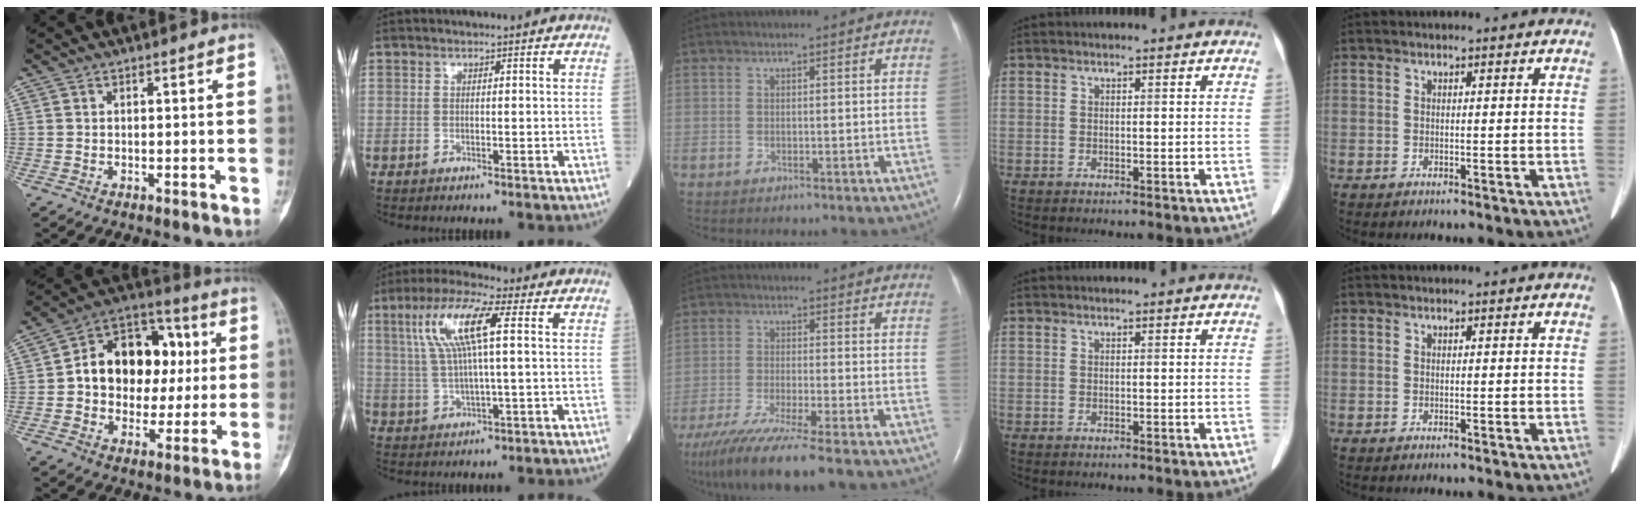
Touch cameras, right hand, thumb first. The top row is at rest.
{"thumb": {"total": 18.0, "force": [1.8, 13.3, 12.0], "torque": [-0.129, 0.029, 0.023]}, "index": {"total": 10.3, "force": [2.9, 1.3, 9.8], "torque": [-0.206, 0.019, 0.055]}, "middle": {"total": 12.6, "force": [-9.7, 0.0, 8.1], "torque": [-0.148, -0.040, -0.162]}}